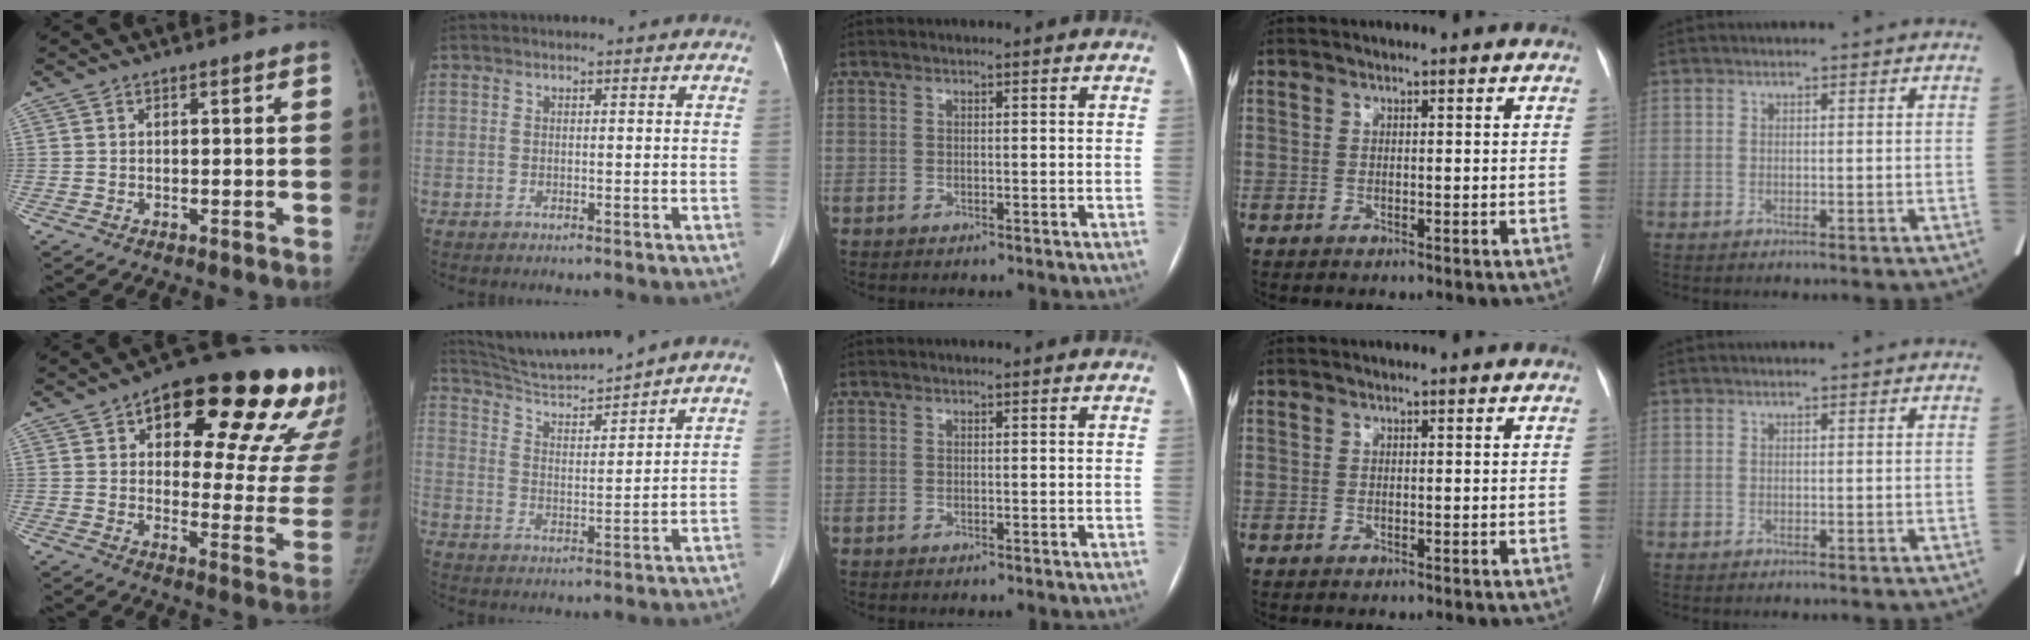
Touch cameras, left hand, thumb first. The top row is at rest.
{"thumb": {"total": 27.5, "force": [14.9, 10.5, 20.6], "torque": [-0.222, -0.036, 0.198]}, "index": {"total": 11.3, "force": [10.8, -1.2, 3.3], "torque": [-0.066, 0.006, 0.188]}}